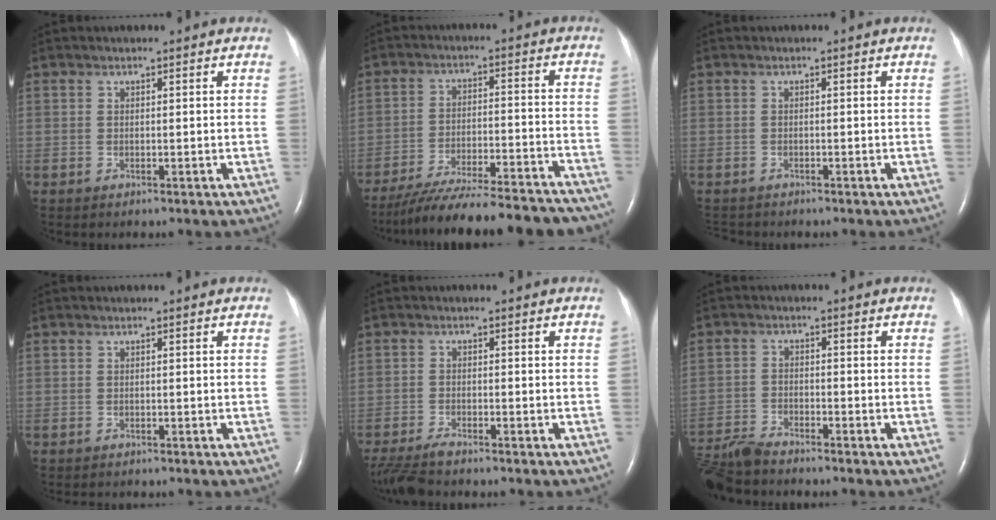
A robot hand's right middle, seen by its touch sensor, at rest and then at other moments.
{"total": 22.9, "force": [-20.6, 3.1, 9.3], "torque": [-0.123, -0.016, -0.291]}
{"total": 2.2, "force": [-2.1, 0.7, 0.3], "torque": [-0.006, -0.008, -0.031]}
{"total": 1.5, "force": [-1.3, 0.5, 0.5], "torque": [-0.013, -0.003, -0.014]}
{"total": 5.6, "force": [-5.0, 0.3, 2.5], "torque": [-0.050, -0.021, -0.091]}
{"total": 6.9, "force": [-6.7, 0.4, 1.9], "torque": [-0.036, -0.019, -0.123]}